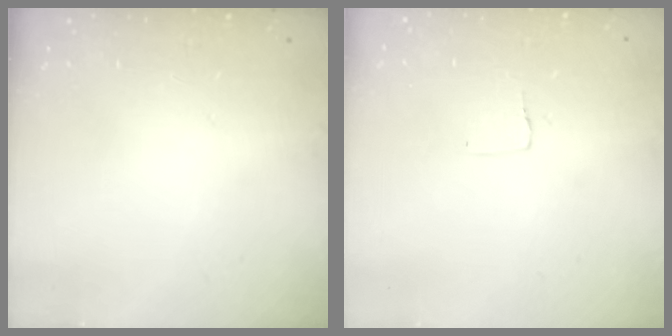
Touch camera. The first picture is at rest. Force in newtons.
{"total": 3.8, "press": 3.8, "slide": 0.1}